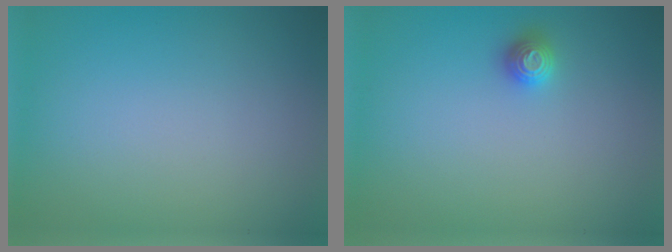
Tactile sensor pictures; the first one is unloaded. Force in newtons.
{"total": 1.3, "press": 1.2, "slide": 0.3}